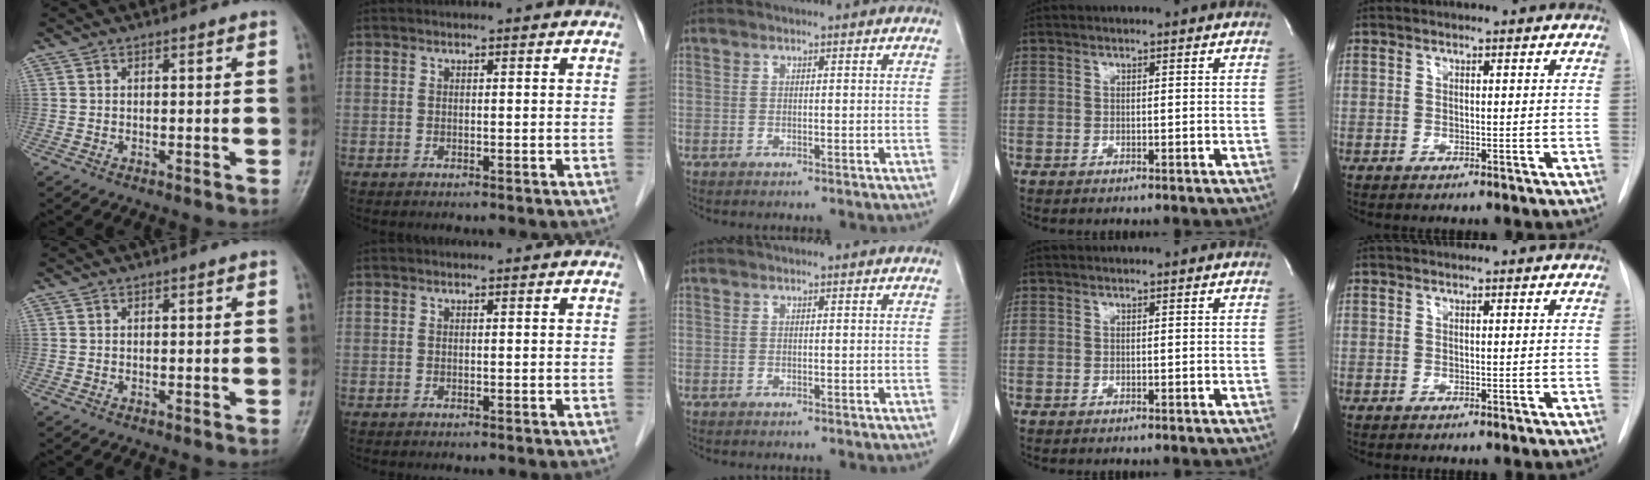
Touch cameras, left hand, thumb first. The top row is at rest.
{}